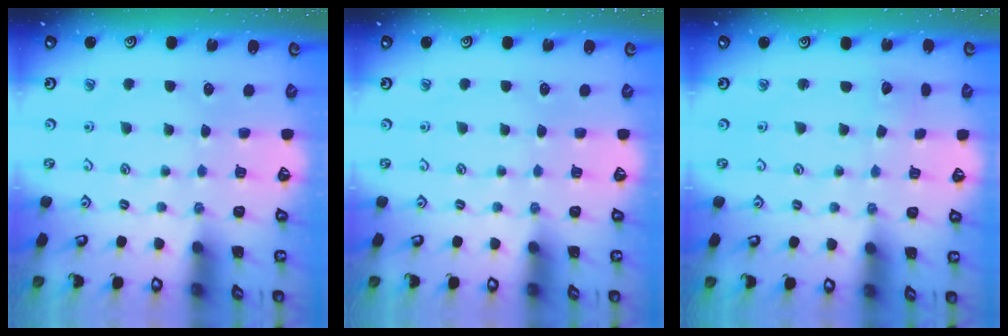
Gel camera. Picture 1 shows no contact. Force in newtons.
{"total": 0.0}
{"total": 2.7, "press": 2.7, "slide": 0.3}